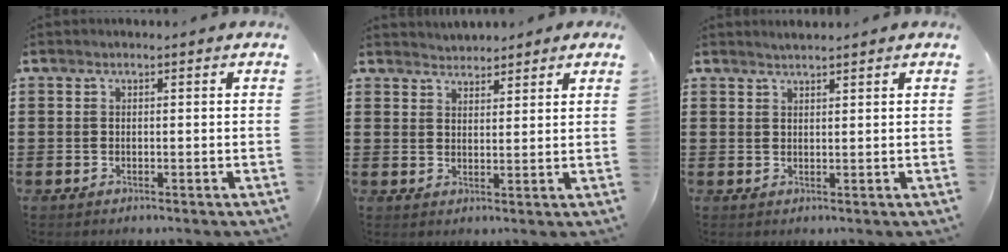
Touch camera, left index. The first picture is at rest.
{"total": 2.5, "force": [2.4, 0.4, -0.2], "torque": [-0.003, -0.001, 0.047]}
{"total": 1.2, "force": [1.2, -0.1, 0.3], "torque": [-0.006, 0.001, 0.023]}